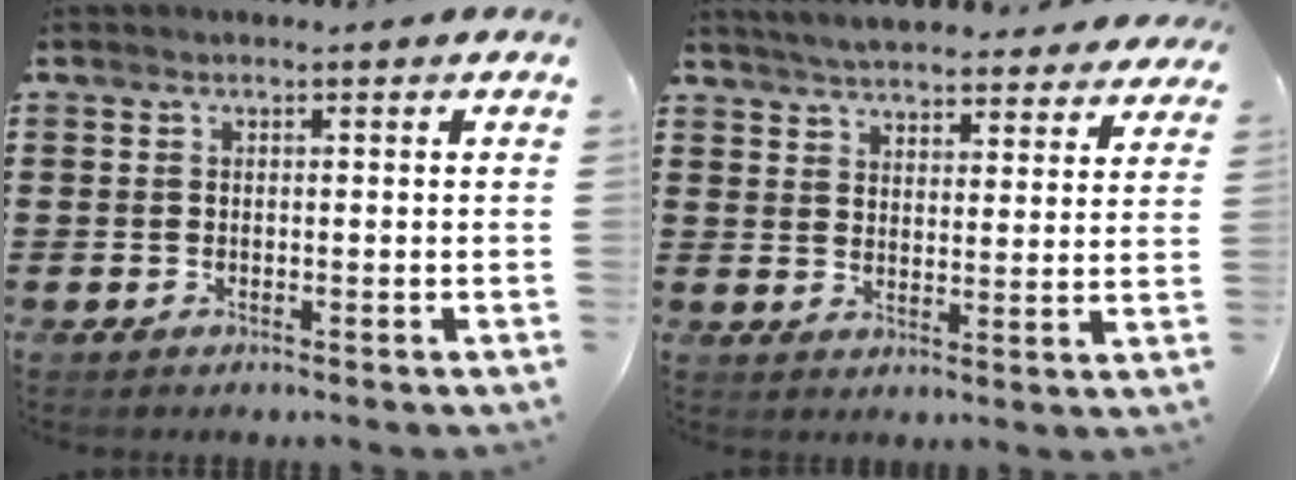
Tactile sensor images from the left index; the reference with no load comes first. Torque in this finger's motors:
{"motor_torque": [1.27, -0.87, 1.05, 0.11]}